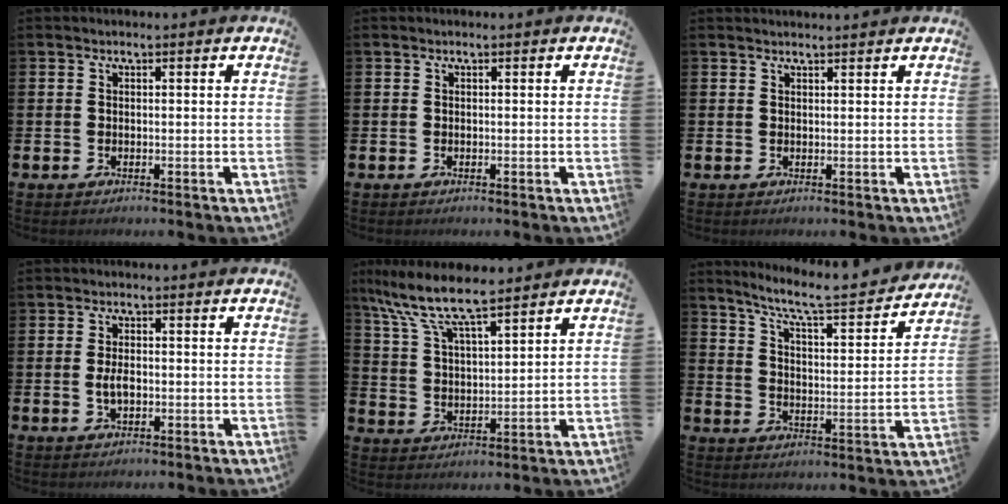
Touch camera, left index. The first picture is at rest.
{"total": 0.0}
{"total": 1.0, "force": [1.0, 0.0, 0.1], "torque": [0.006, -0.005, 0.018]}
{"total": 2.6, "force": [-0.3, 1.3, 2.2], "torque": [-0.040, 0.002, -0.007]}
{"total": 9.0, "force": [7.9, 1.8, 4.0], "torque": [-0.113, -0.032, 0.142]}
{"total": 7.9, "force": [7.1, 0.7, 3.3], "torque": [-0.089, -0.050, 0.117]}